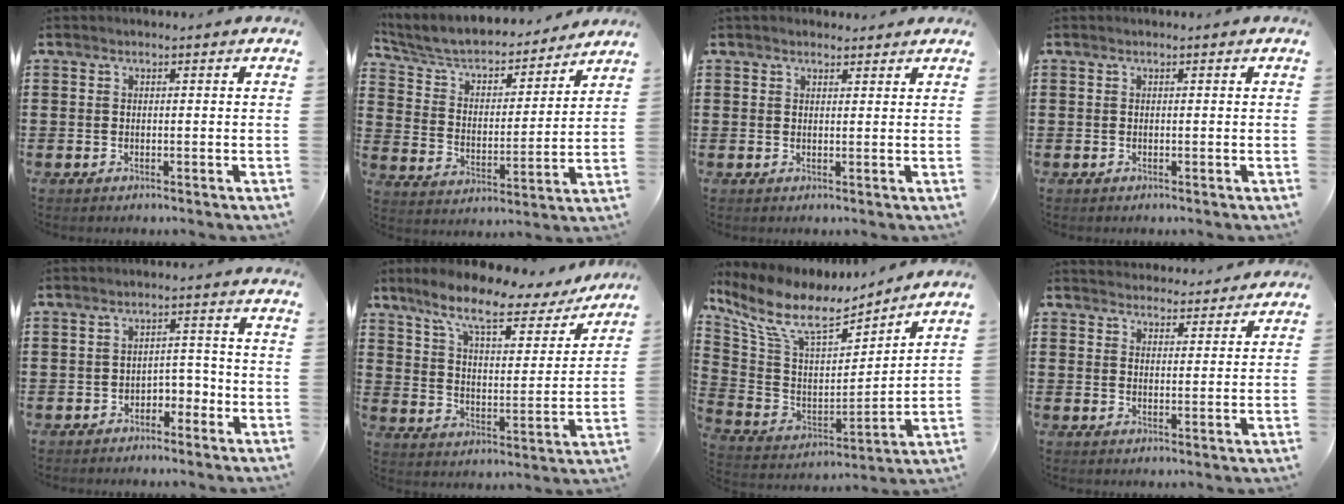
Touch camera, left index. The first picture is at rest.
{"total": 5.3, "force": [4.7, 1.6, 1.9], "torque": [-0.061, -0.035, 0.074]}
{"total": 1.6, "force": [1.5, 0.5, 0.2], "torque": [-0.006, 0.003, 0.029]}
{"total": 0.0}
{"total": 3.1, "force": [-2.3, 1.6, 1.4], "torque": [-0.031, 0.006, -0.049]}
{"total": 9.7, "force": [7.2, 2.1, 6.1], "torque": [-0.136, -0.033, 0.117]}
{"total": 10.2, "force": [7.4, 3.7, 5.9], "torque": [-0.148, -0.040, 0.126]}
{"total": 3.5, "force": [3.4, 0.4, -0.1], "torque": [-0.010, -0.015, 0.064]}